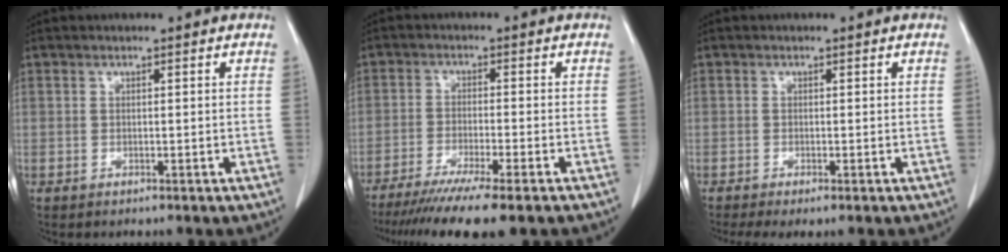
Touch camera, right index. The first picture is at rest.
{"total": 11.8, "force": [-9.3, -0.2, 7.3], "torque": [-0.103, -0.032, -0.145]}
{"total": 3.0, "force": [-2.1, 0.7, 2.1], "torque": [-0.038, -0.010, -0.034]}